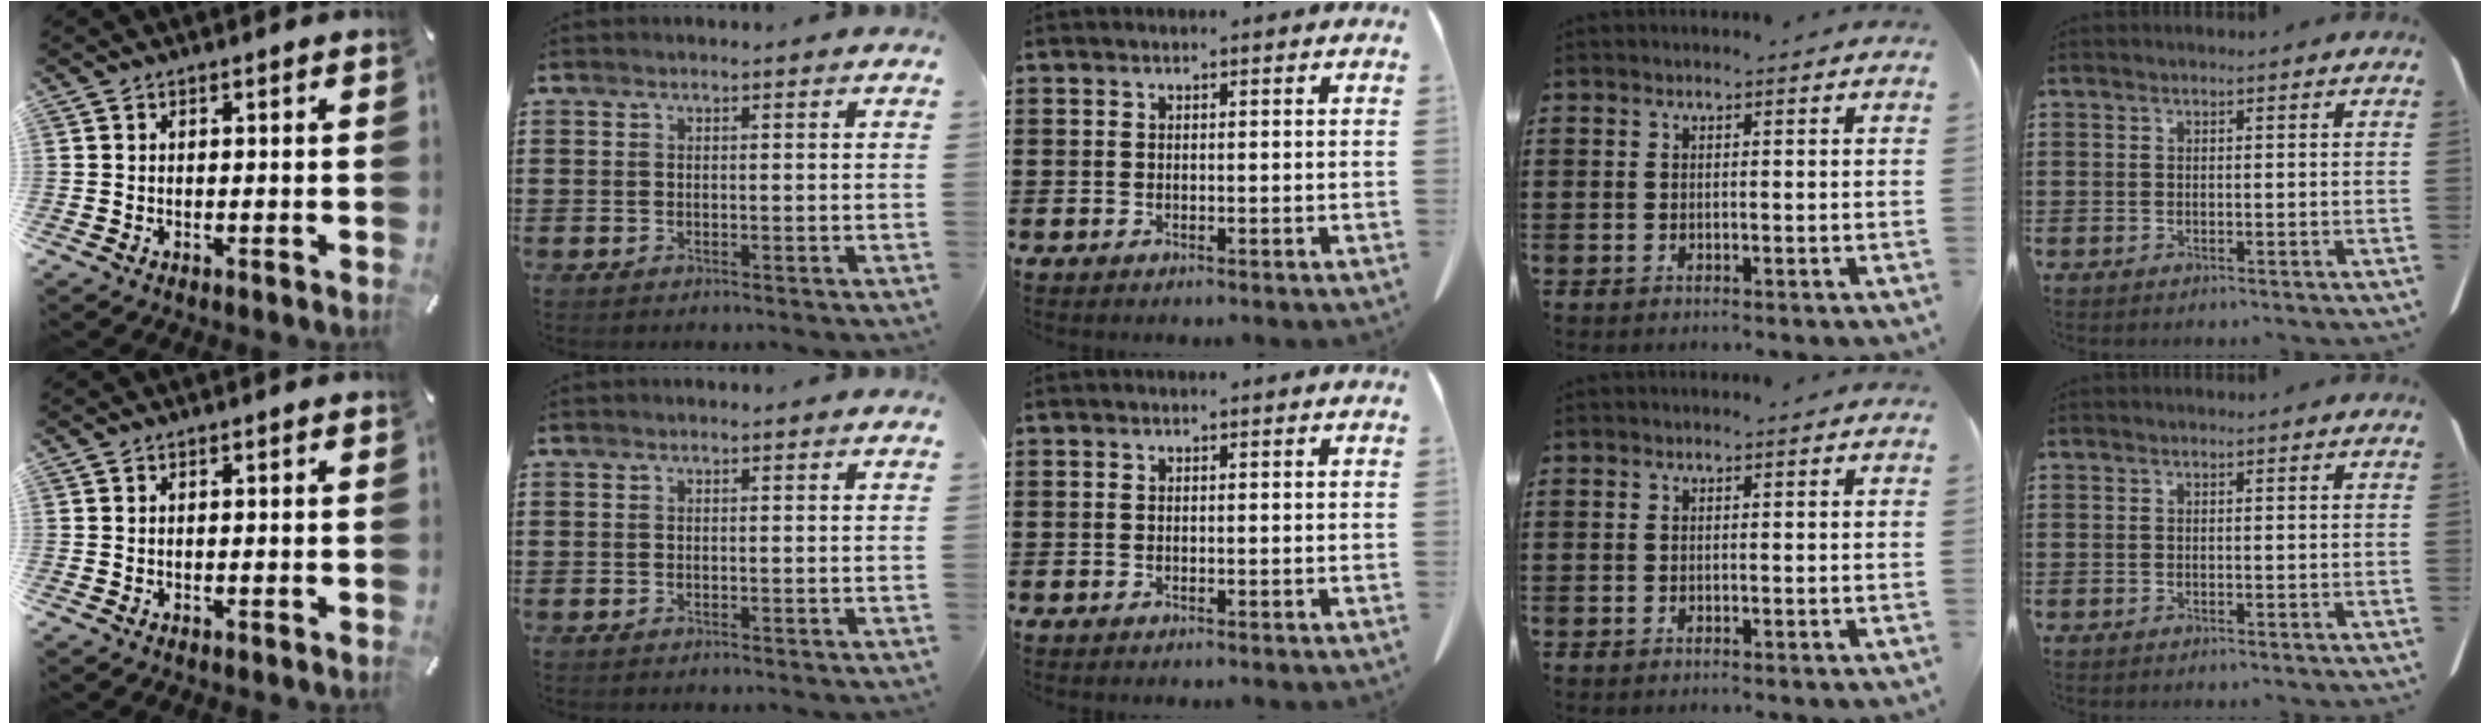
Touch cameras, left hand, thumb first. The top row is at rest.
{}